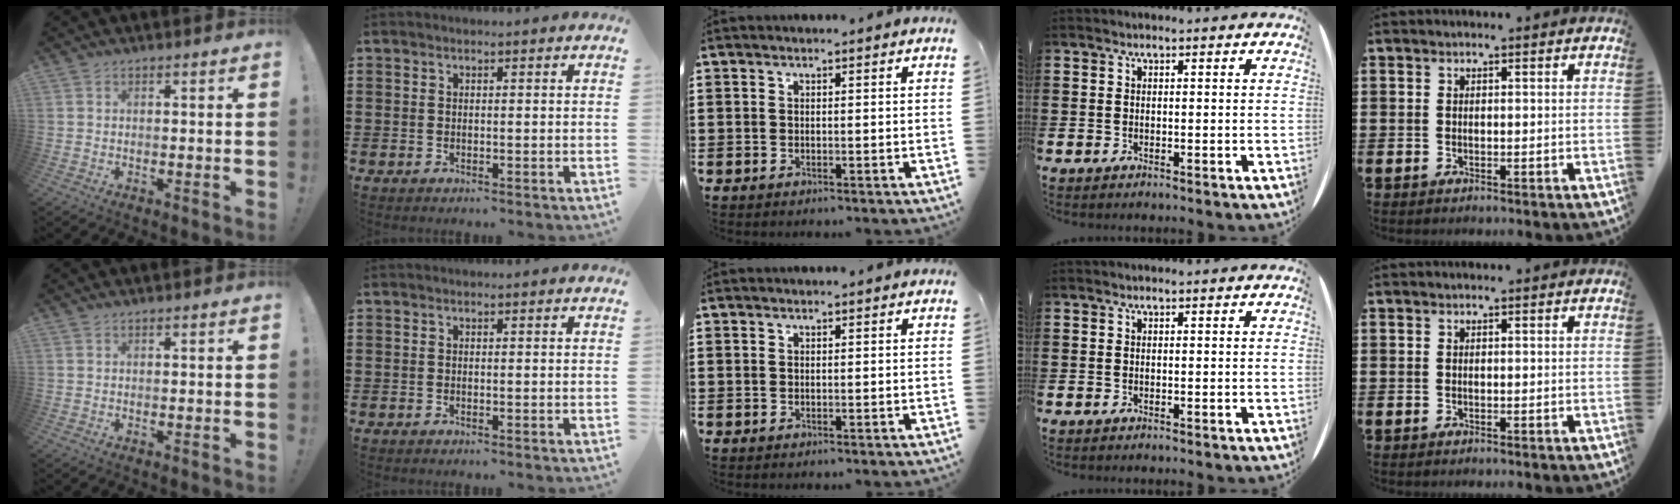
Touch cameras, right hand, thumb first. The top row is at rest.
{}